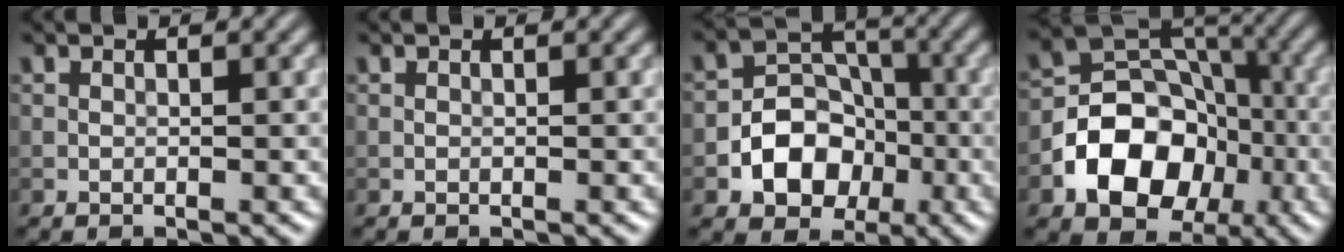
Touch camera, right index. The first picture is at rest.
{"total": 0.0}
{"total": 6.4, "force": [-2.2, 4.9, 3.4], "torque": [-0.029, 0.004, -0.046]}
{"total": 9.6, "force": [-3.2, 7.1, 5.5], "torque": [-0.073, 0.004, -0.059]}